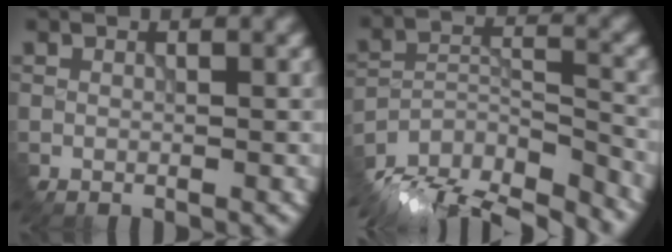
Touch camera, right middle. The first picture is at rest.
{"total": 15.8, "force": [-14.5, 4.7, 4.2], "torque": [-0.072, -0.004, -0.194]}